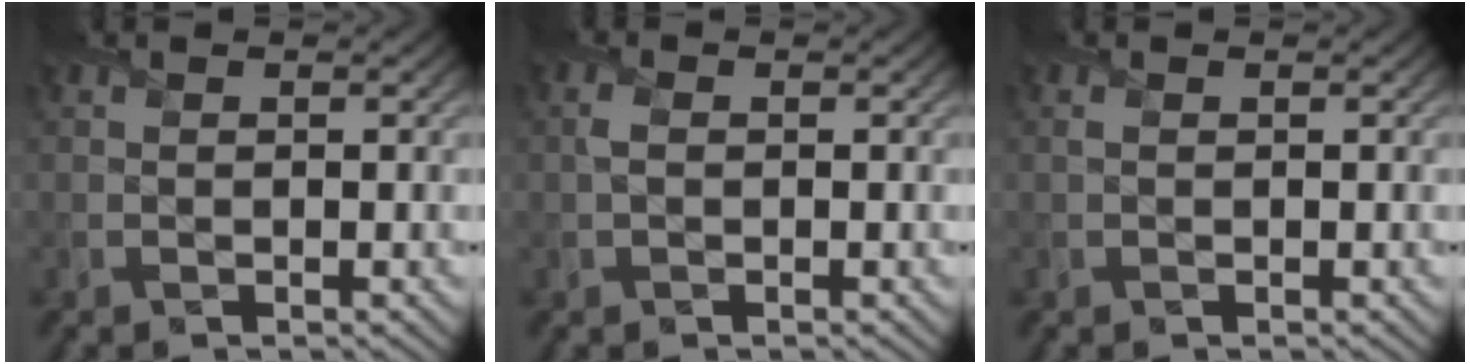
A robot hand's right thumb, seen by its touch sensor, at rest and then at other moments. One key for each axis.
{"total": 1.1, "fx": 0.1, "fy": 0.7, "fz": 0.9, "tx": -0.026, "ty": 0.004, "tz": -0.003}
{"total": 0.0}